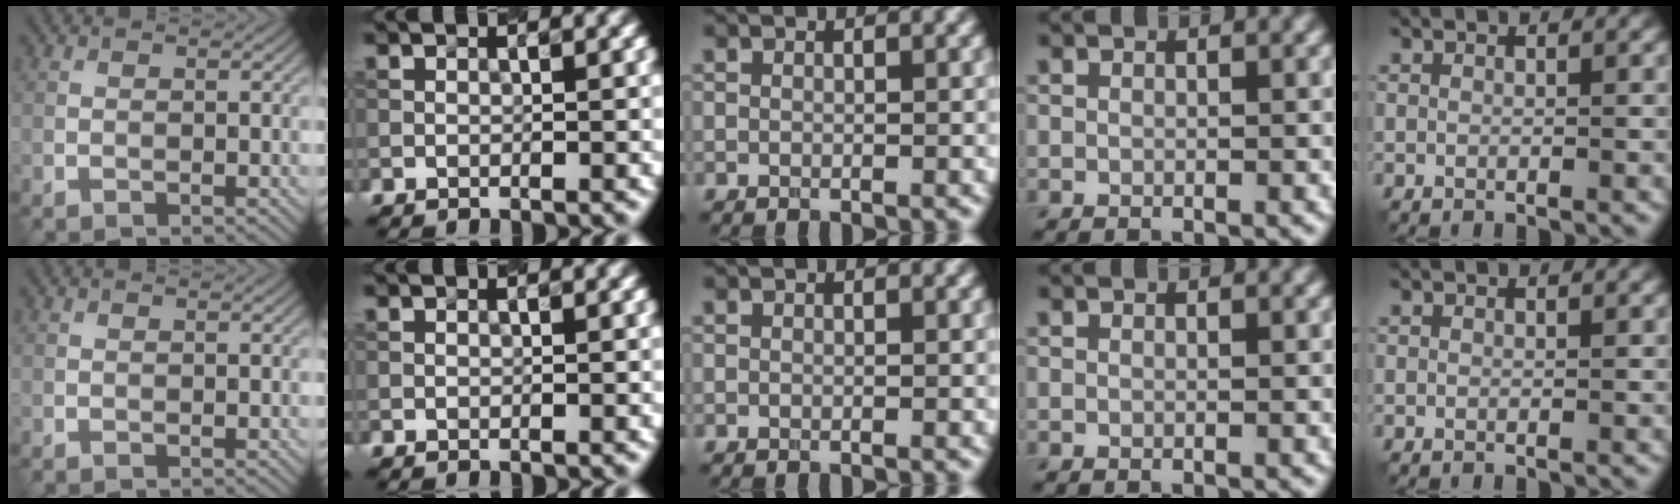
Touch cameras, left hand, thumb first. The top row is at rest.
{}